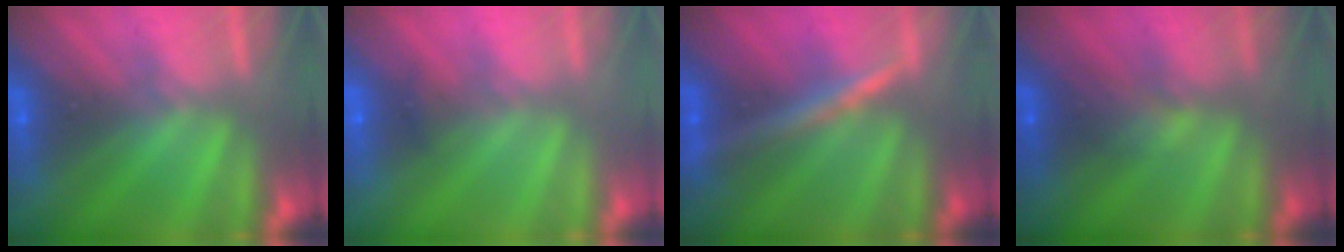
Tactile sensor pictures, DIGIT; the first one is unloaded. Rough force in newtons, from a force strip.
{"total": 1.7}
{"total": 2.5}
{"total": 2.2}